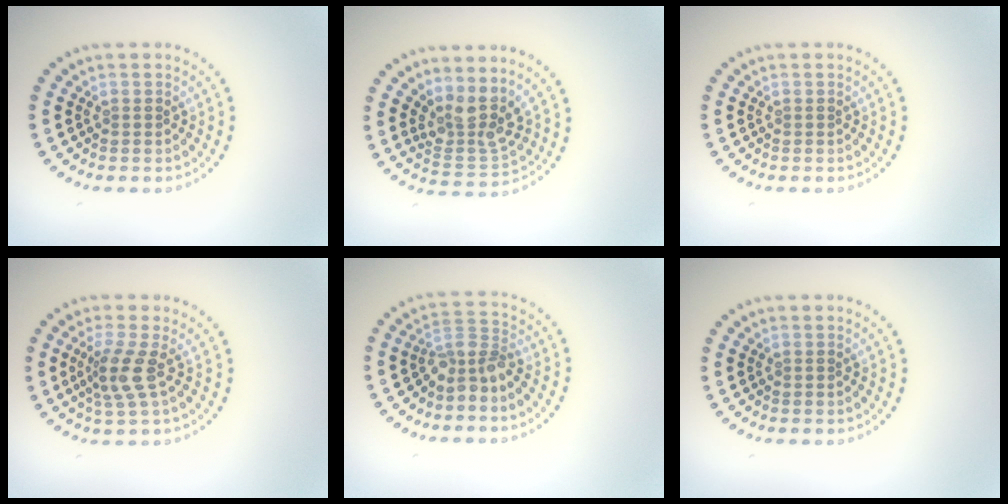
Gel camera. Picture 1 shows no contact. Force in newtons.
{"total": 3.6, "press": 2.8, "slide": 2.3}
{"total": 0.0}
{"total": 2.9, "press": 2.2, "slide": 1.8}
{"total": 2.7, "press": 2.0, "slide": 1.8}
{"total": 0.0}